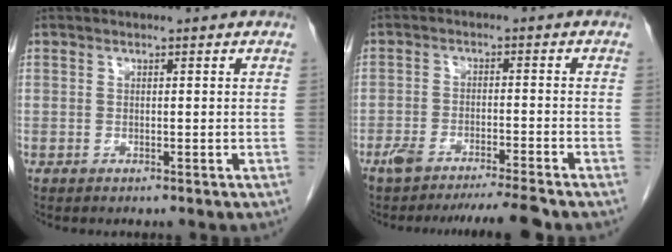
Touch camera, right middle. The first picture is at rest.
{"total": 7.7, "force": [-6.8, -0.7, 3.5], "torque": [-0.045, -0.008, -0.110]}